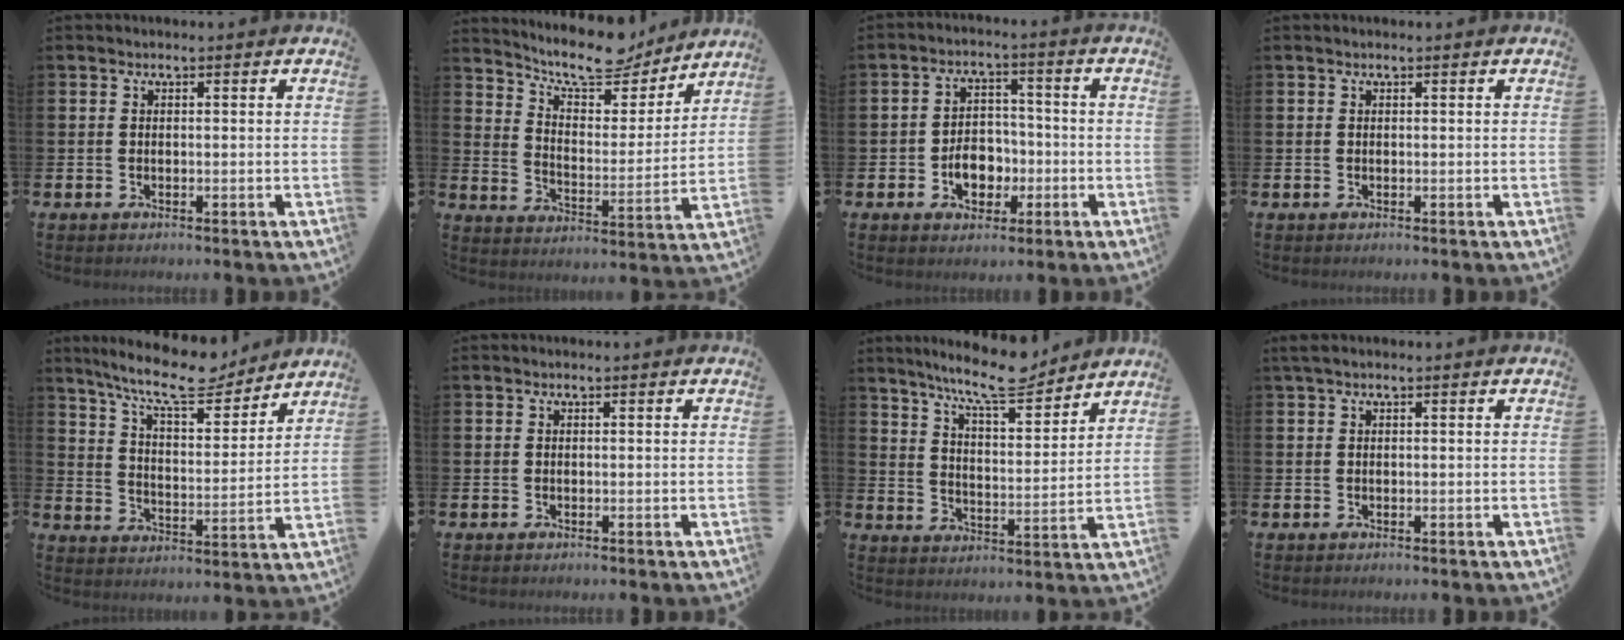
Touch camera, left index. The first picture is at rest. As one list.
[{"total": 10.9, "force": [10.0, 2.7, 3.6], "torque": [-0.090, -0.069, 0.176]}, {"total": 5.3, "force": [-1.8, 4.0, 3.1], "torque": [-0.040, 0.002, -0.039]}, {"total": 0.0}, {"total": 11.6, "force": [10.2, 2.0, 5.0], "torque": [-0.118, -0.054, 0.180]}, {"total": 0.0}, {"total": 9.9, "force": [8.9, 1.3, 4.0], "torque": [-0.090, -0.049, 0.159]}, {"total": 0.9, "force": [0.5, 0.1, 0.7], "torque": [-0.018, 0.004, 0.008]}]